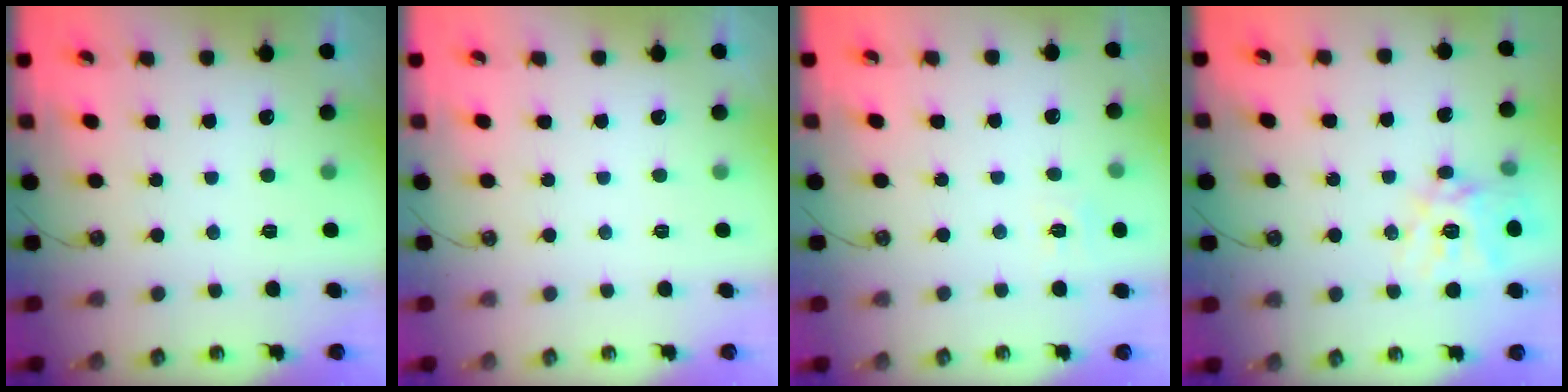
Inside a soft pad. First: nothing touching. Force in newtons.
{"total": 0.0}
{"total": 5.4, "press": 5.4, "slide": 0.8}
{"total": 15.1, "press": 15.0, "slide": 1.3}